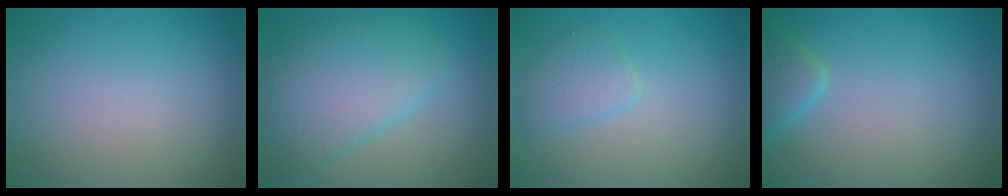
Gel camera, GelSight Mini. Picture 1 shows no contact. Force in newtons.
{"total": 6.1, "press": 6.1, "slide": 0.1}
{"total": 1.9, "press": 1.9, "slide": 0.0}
{"total": 2.3, "press": 2.2, "slide": 0.2}